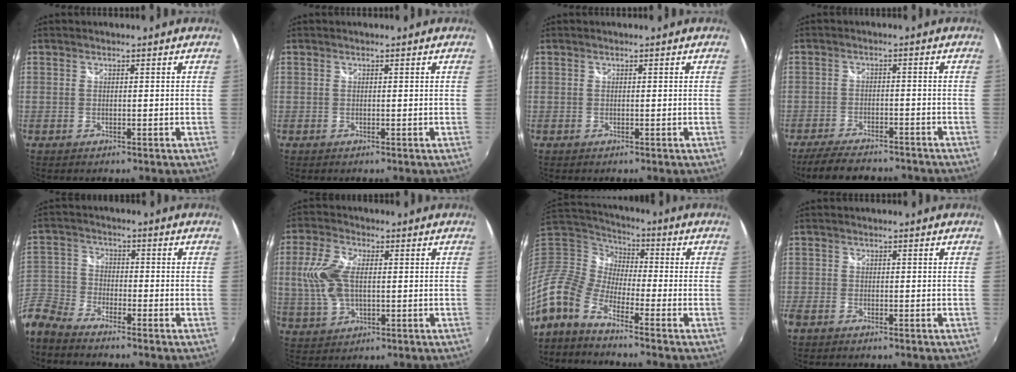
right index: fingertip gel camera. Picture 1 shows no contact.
{"total": 0.0}
{"total": 0.0}
{"total": 12.2, "force": [-10.3, 3.4, 5.5], "torque": [-0.122, -0.023, -0.158]}
{"total": 10.7, "force": [-7.8, 6.1, 4.0], "torque": [-0.109, 0.007, -0.176]}
{"total": 9.5, "force": [0.6, 5.2, 8.0], "torque": [-0.175, 0.007, 0.015]}
{"total": 13.1, "force": [-8.1, 5.3, 8.8], "torque": [-0.173, -0.006, -0.182]}
{"total": 2.6, "force": [-1.9, 1.4, 1.1], "torque": [-0.026, -0.004, -0.037]}